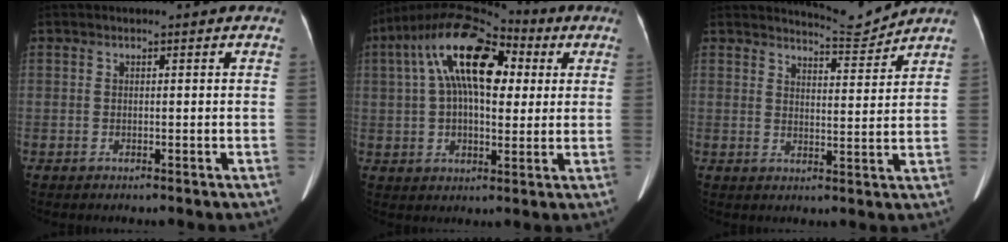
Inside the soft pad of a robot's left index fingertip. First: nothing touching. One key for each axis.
{"total": 16.8, "fx": 5.0, "fy": 7.5, "fz": 14.1, "tx": -0.274, "ty": 0.058, "tz": 0.080}
{"total": 4.6, "fx": 4.5, "fy": -0.9, "fz": -0.6, "tx": -0.002, "ty": -0.024, "tz": 0.071}